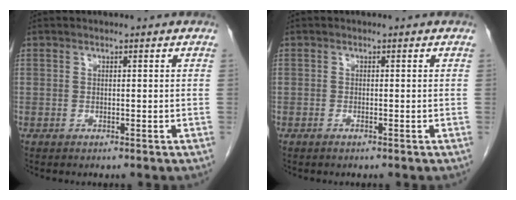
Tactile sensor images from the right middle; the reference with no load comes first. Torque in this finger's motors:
{"motor_torque": [-0.50, 0.05, -0.01, -0.01]}